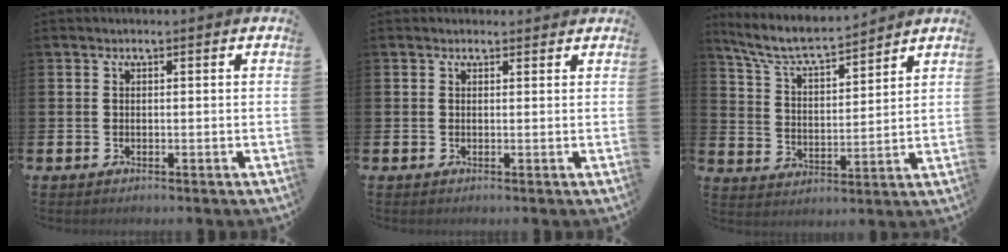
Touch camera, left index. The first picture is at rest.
{"total": 0.8, "force": [0.7, 0.3, 0.0], "torque": [0.015, -0.002, 0.010]}
{"total": 7.4, "force": [6.8, 1.0, 2.5], "torque": [-0.080, -0.042, 0.120]}